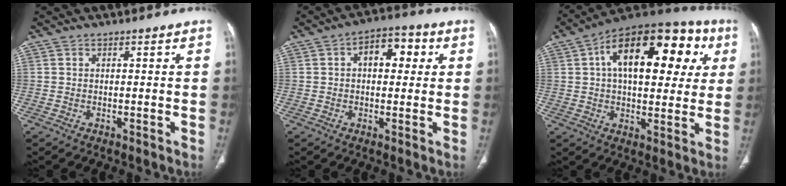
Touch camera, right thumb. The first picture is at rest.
{"total": 8.2, "force": [2.0, 4.8, 6.4], "torque": [-0.064, 0.018, 0.023]}
{"total": 24.7, "force": [7.0, 12.8, 20.0], "torque": [-0.263, 0.029, 0.096]}